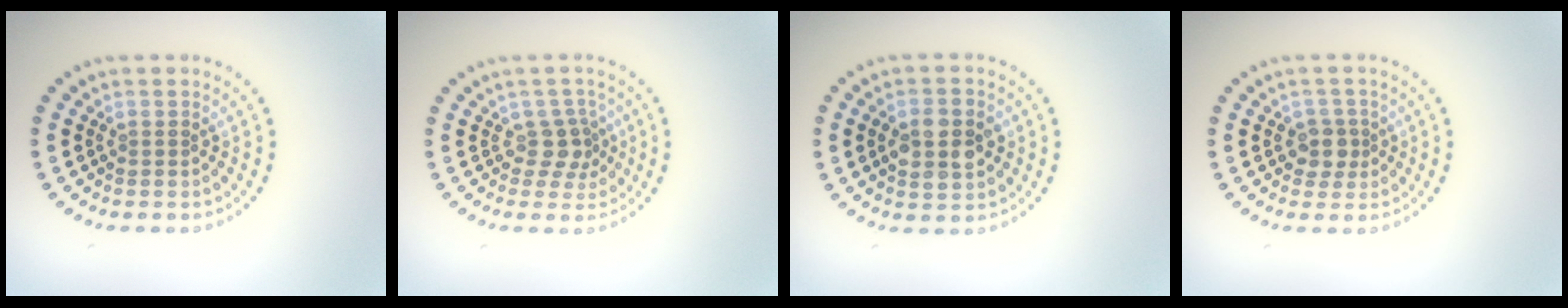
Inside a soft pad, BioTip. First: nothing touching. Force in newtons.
{"total": 2.4, "press": 1.9, "slide": 1.6}
{"total": 4.5, "press": 4.5, "slide": 0.1}
{"total": 2.0, "press": 1.7, "slide": 1.0}